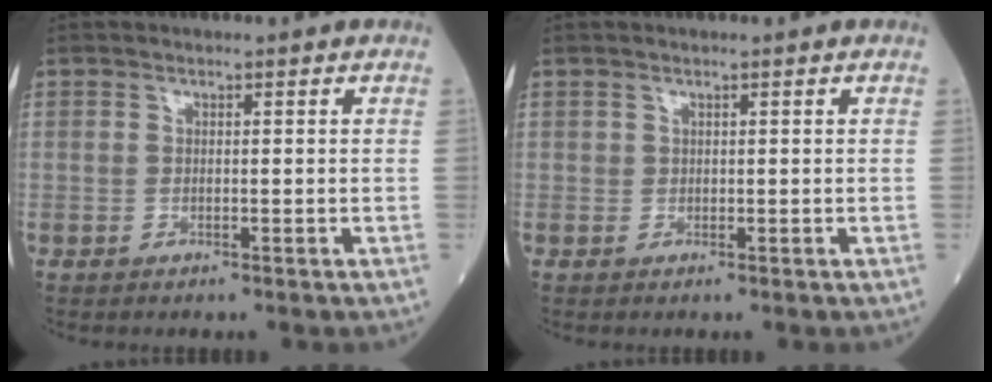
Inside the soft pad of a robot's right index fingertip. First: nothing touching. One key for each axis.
{"total": 0.0}